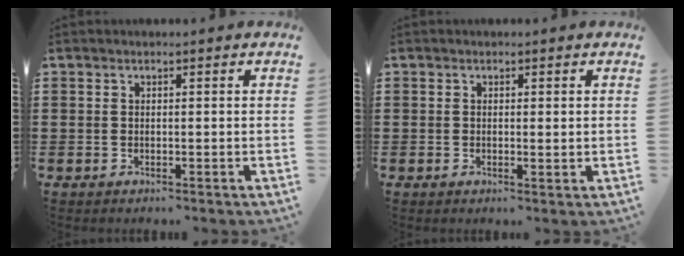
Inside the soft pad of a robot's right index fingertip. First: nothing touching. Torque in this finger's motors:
{"motor_torque": [-0.20, 0.34, -0.02, -0.01]}